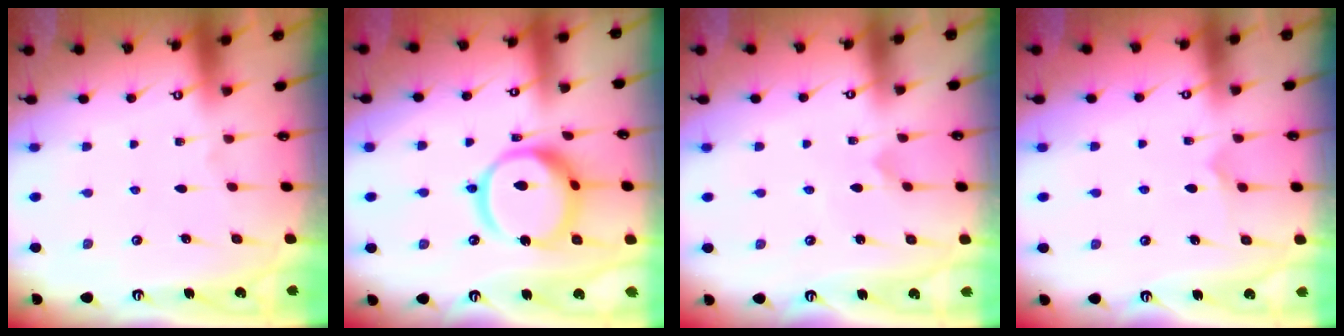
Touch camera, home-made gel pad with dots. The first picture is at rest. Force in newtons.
{"total": 16.5, "press": 16.4, "slide": 1.6}
{"total": 2.3, "press": 2.3, "slide": 0.2}
{"total": 6.0, "press": 6.0, "slide": 0.1}